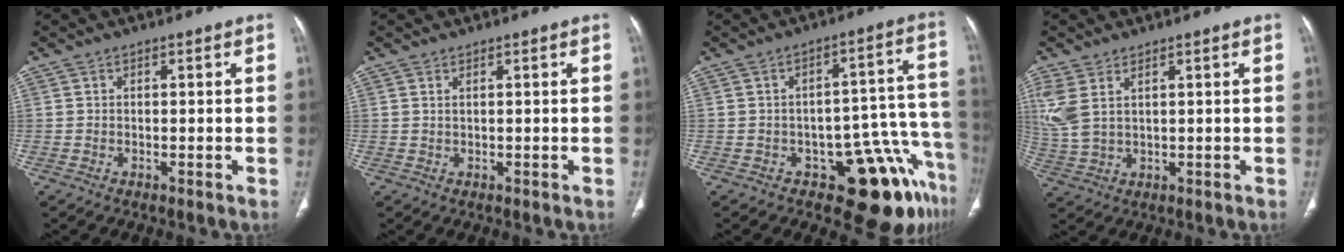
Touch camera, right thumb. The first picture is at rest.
{"total": 0.6, "force": [0.4, 0.1, 0.4], "torque": [-0.012, 0.003, 0.009]}
{"total": 14.1, "force": [-8.4, 5.8, 9.6], "torque": [-0.048, 0.088, -0.110]}
{"total": 6.3, "force": [2.7, 3.2, 4.8], "torque": [-0.128, 0.001, 0.066]}